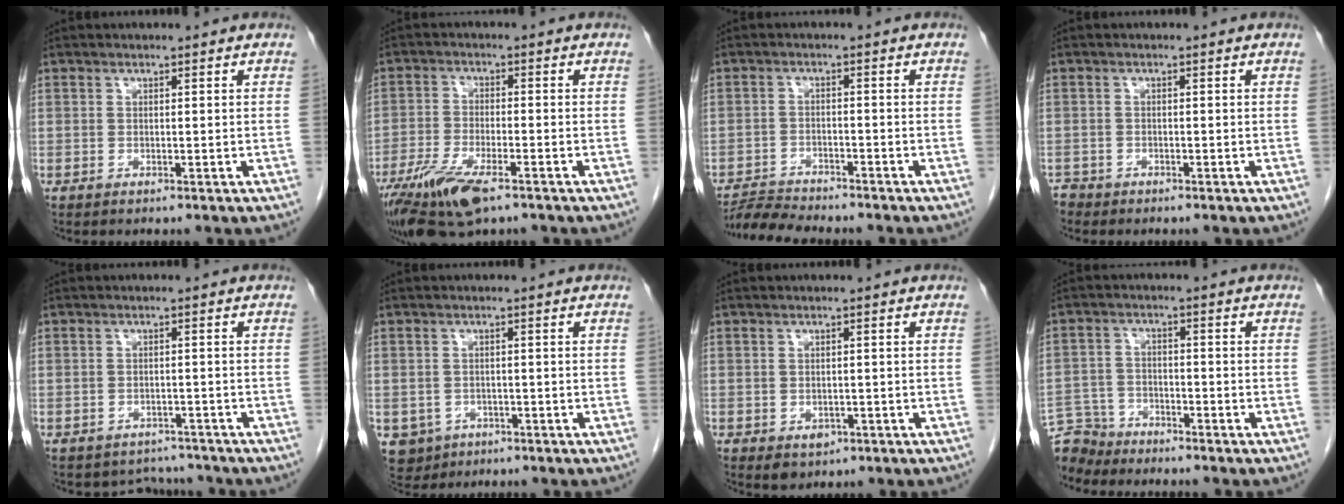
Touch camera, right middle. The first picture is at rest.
{"total": 10.5, "force": [-6.6, 2.7, 7.6], "torque": [-0.145, -0.022, -0.115]}
{"total": 5.5, "force": [-5.5, -0.1, 0.8], "torque": [-0.013, -0.012, -0.094]}
{"total": 1.6, "force": [-1.5, 0.5, -0.1], "torque": [-0.002, -0.003, -0.028]}
{"total": 4.4, "force": [-3.9, 1.9, -0.7], "torque": [0.012, 0.018, -0.050]}
{"total": 4.7, "force": [-2.3, 4.0, 0.8], "torque": [-0.019, 0.002, -0.031]}
{"total": 2.6, "force": [-1.1, 1.9, 1.3], "torque": [-0.015, 0.000, -0.002]}
{"total": 6.9, "force": [-6.6, 2.0, -0.2], "torque": [0.001, -0.002, -0.128]}